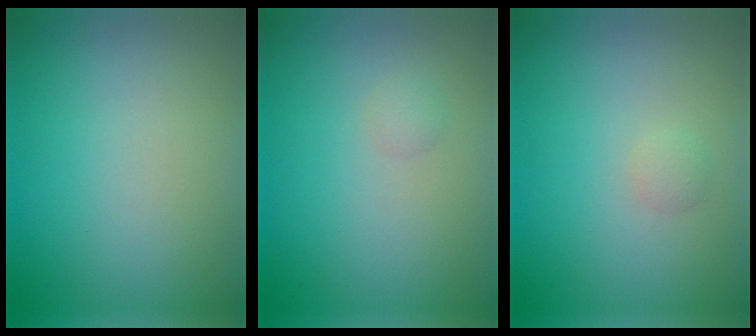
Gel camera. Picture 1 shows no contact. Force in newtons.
{"total": 0.8, "press": 0.8, "slide": 0.0}
{"total": 0.8, "press": 0.8, "slide": 0.0}